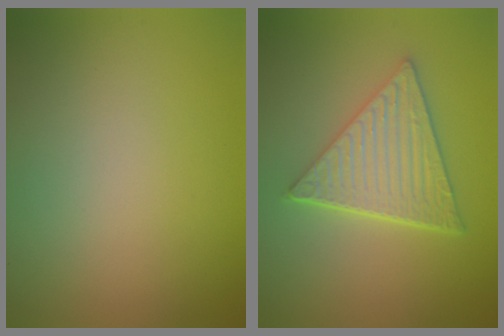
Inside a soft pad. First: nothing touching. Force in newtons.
{"total": 5.9, "press": 4.4, "slide": 3.9}